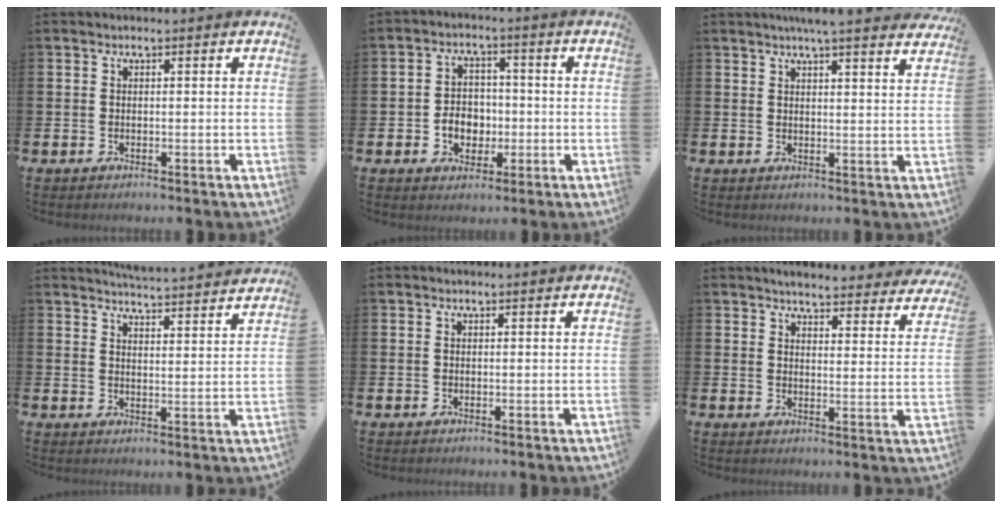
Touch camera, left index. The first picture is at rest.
{"total": 4.5, "force": [-1.0, 3.8, 2.3], "torque": [-0.036, 0.002, -0.027]}
{"total": 4.9, "force": [4.7, -0.4, 1.5], "torque": [-0.030, -0.022, 0.081]}
{"total": 5.1, "force": [5.1, -0.3, 0.2], "torque": [-0.016, -0.038, 0.090]}
{"total": 0.0}
{"total": 4.5, "force": [4.4, 0.4, 0.6], "torque": [-0.027, -0.033, 0.076]}